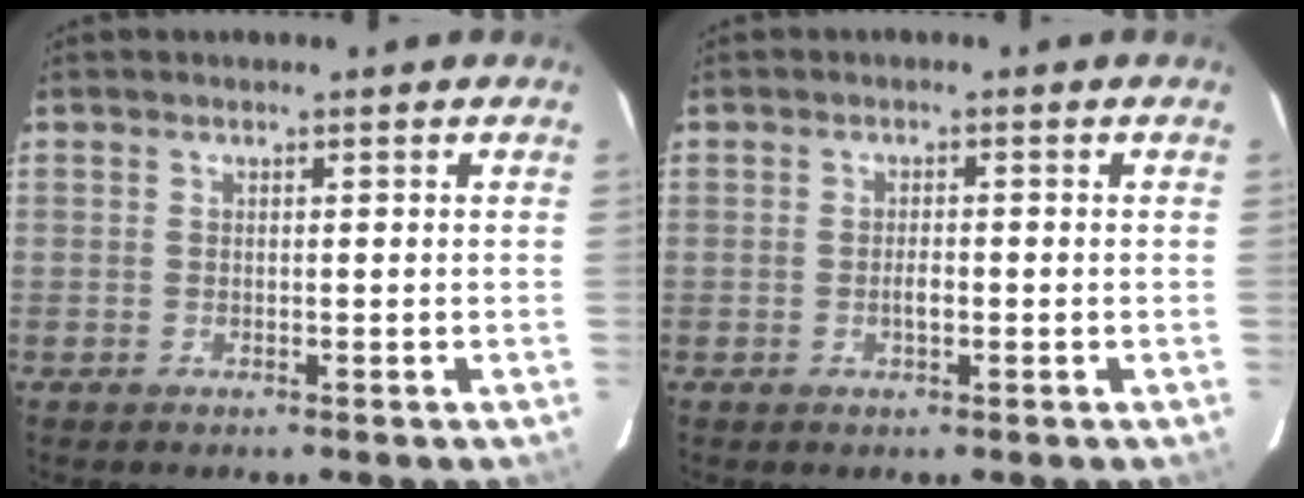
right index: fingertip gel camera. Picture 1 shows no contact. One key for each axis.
{"total": 1.8, "fx": -0.4, "fy": 0.7, "fz": 1.6, "tx": -0.029, "ty": 0.002, "tz": -0.008}